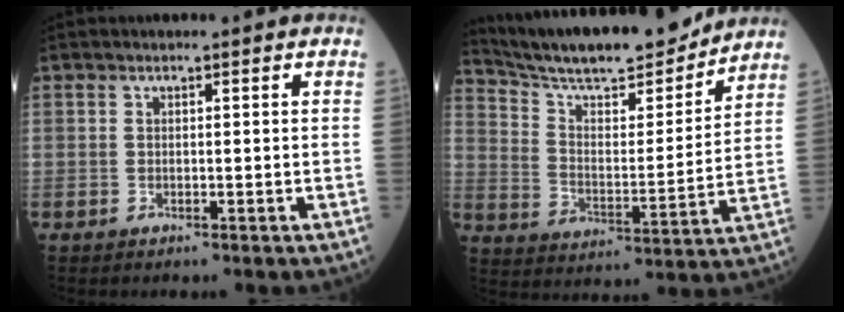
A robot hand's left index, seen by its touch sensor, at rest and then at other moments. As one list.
[{"total": 19.1, "force": [17.5, 2.1, 7.3], "torque": [-0.133, -0.011, 0.276]}]